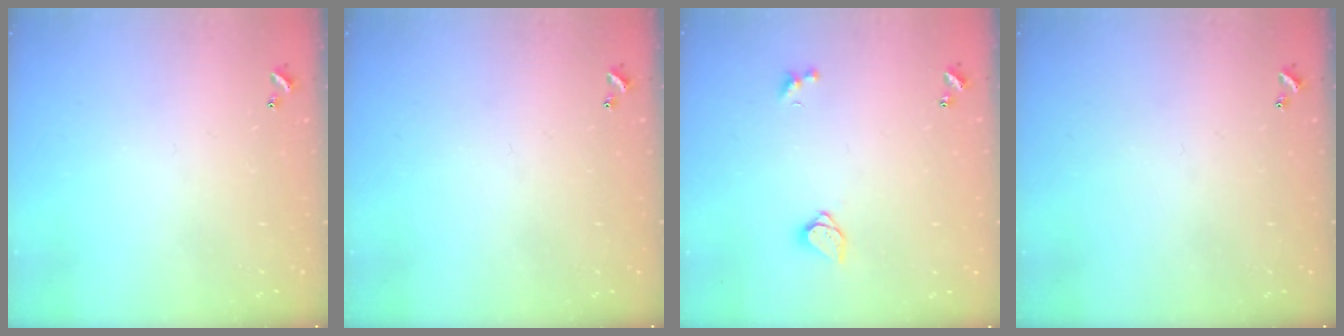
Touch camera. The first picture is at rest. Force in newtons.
{"total": 0.0}
{"total": 1.6, "press": 1.5, "slide": 0.3}
{"total": 0.0}